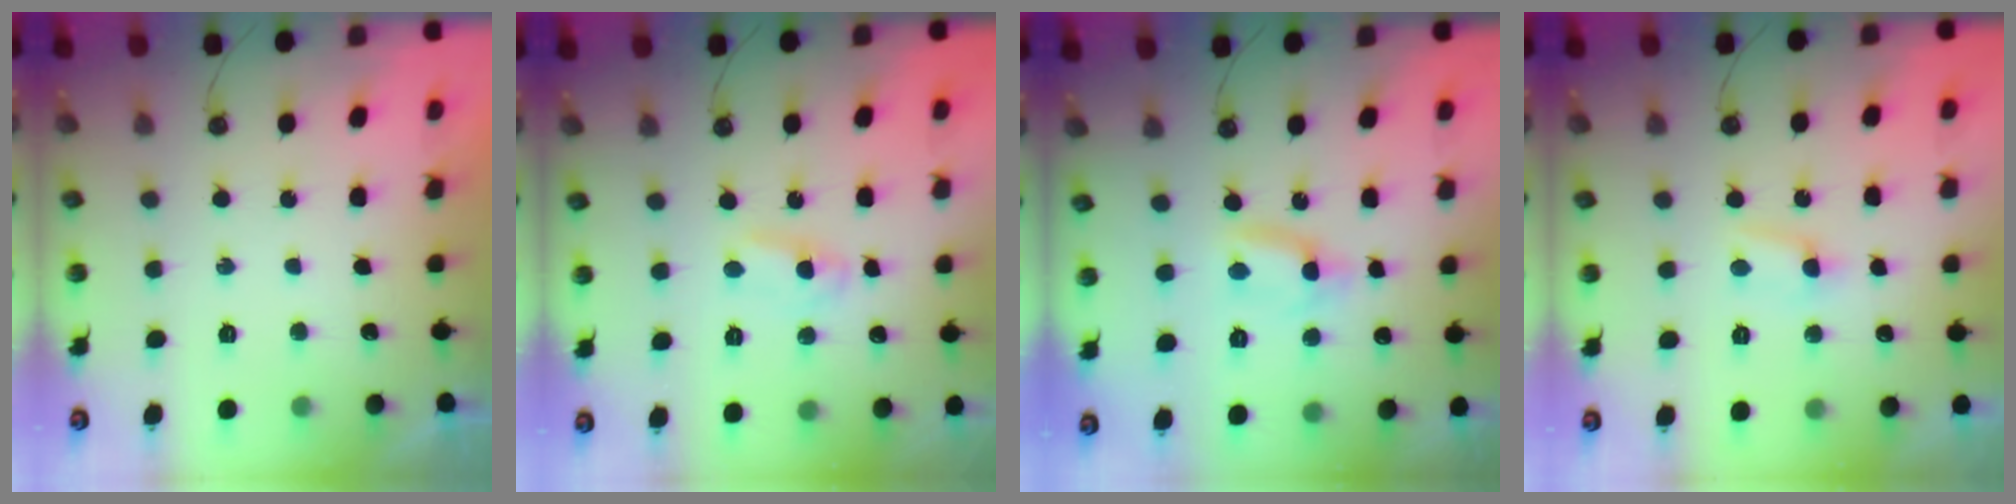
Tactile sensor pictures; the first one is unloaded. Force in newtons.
{"total": 1.7, "press": 1.7, "slide": 0.2}
{"total": 2.2, "press": 2.2, "slide": 0.1}
{"total": 3.5, "press": 3.4, "slide": 0.4}